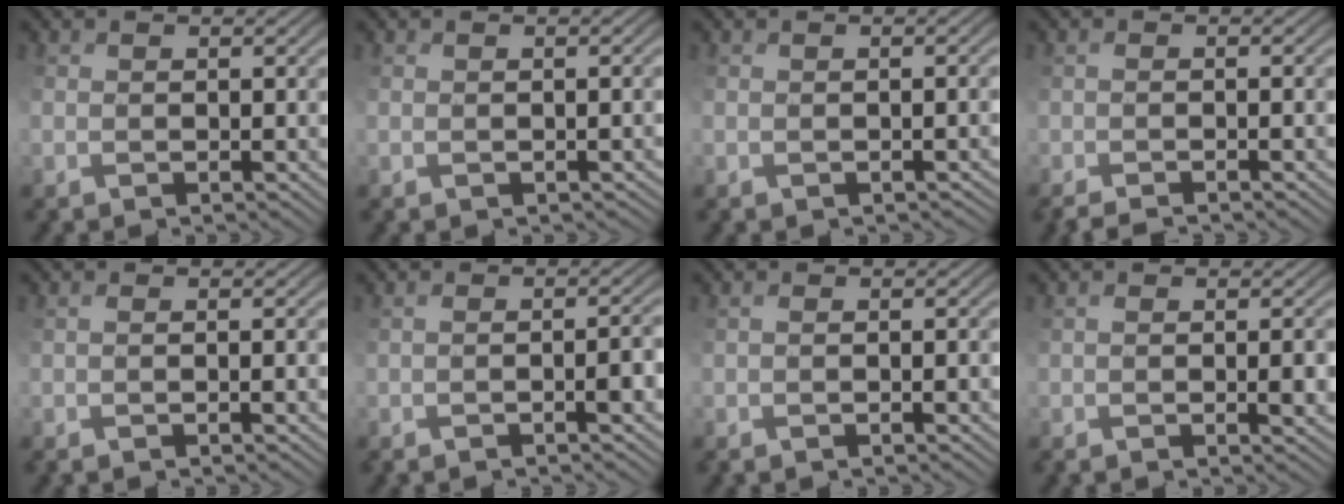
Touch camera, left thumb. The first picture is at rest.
{"total": 1.4, "force": [-0.9, 0.8, 0.8], "torque": [-0.002, -0.003, -0.007]}
{"total": 1.7, "force": [-1.1, 0.8, 0.9], "torque": [0.000, 0.000, -0.008]}
{"total": 2.5, "force": [-2.1, -0.3, 1.3], "torque": [-0.016, -0.002, -0.035]}
{"total": 1.4, "force": [-0.7, -0.3, 1.1], "torque": [-0.011, 0.001, 0.001]}
{"total": 3.0, "force": [-1.9, 0.0, 2.4], "torque": [-0.021, 0.007, -0.018]}
{"total": 1.3, "force": [-1.0, 0.0, 0.9], "torque": [-0.007, 0.000, -0.002]}
{"total": 2.3, "force": [-0.6, 0.4, 2.2], "torque": [-0.032, -0.002, -0.002]}